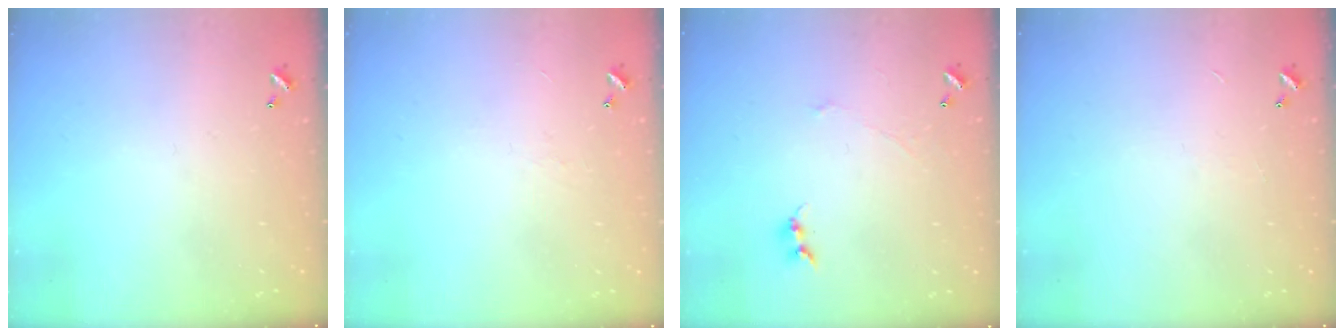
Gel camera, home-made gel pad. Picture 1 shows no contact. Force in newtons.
{"total": 1.3, "press": 1.2, "slide": 0.5}
{"total": 0.0}
{"total": 2.2, "press": 2.2, "slide": 0.3}